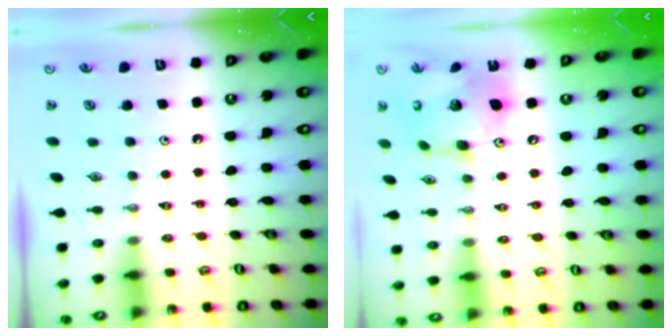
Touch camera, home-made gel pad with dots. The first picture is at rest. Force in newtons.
{"total": 16.0, "press": 15.9, "slide": 1.8}